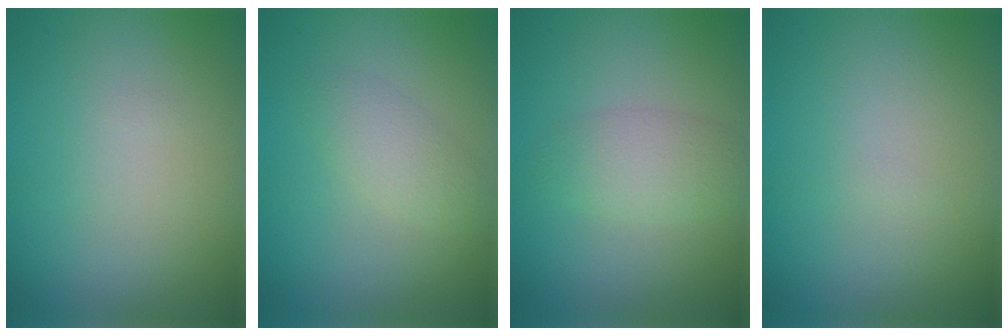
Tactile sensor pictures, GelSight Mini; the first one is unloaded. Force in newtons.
{"total": 1.9, "press": 1.9, "slide": 0.1}
{"total": 2.4, "press": 2.4, "slide": 0.1}
{"total": 0.0}